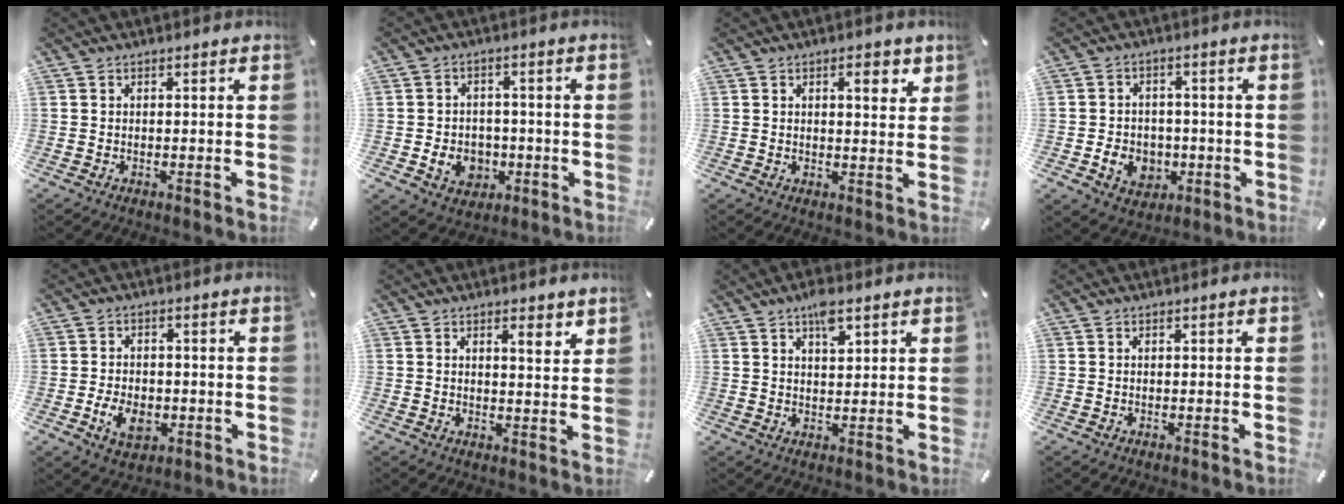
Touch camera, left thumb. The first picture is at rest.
{"total": 7.6, "force": [-2.0, 6.4, 3.6], "torque": [-0.066, 0.011, -0.035]}
{"total": 4.2, "force": [2.1, 1.5, 3.3], "torque": [-0.037, -0.008, 0.028]}
{"total": 7.7, "force": [-2.0, 6.5, 3.6], "torque": [-0.059, 0.014, -0.032]}
{"total": 7.0, "force": [-1.9, 4.8, 4.6], "torque": [-0.086, 0.004, -0.033]}
{"total": 3.6, "force": [2.6, 0.9, 2.3], "torque": [-0.025, -0.018, 0.039]}
{"total": 5.5, "force": [3.3, 2.3, 3.7], "torque": [-0.057, -0.009, 0.054]}
{"total": 0.0}